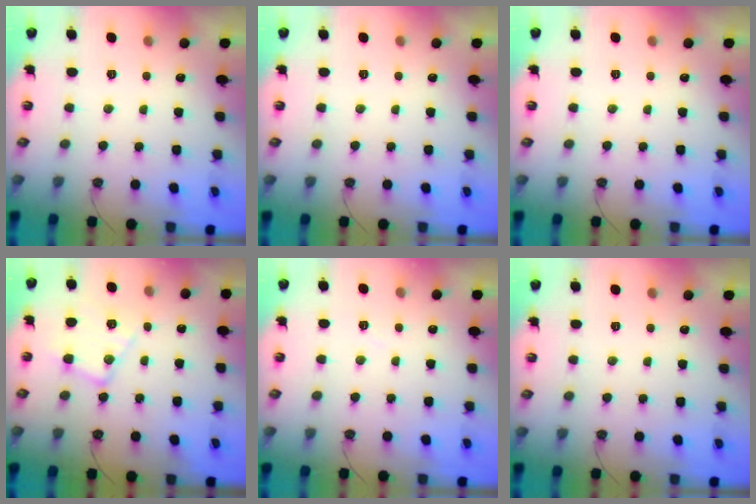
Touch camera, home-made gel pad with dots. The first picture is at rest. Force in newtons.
{"total": 0.0}
{"total": 0.0}
{"total": 12.3, "press": 12.3, "slide": 0.9}
{"total": 3.8, "press": 3.8, "slide": 0.5}
{"total": 0.0}